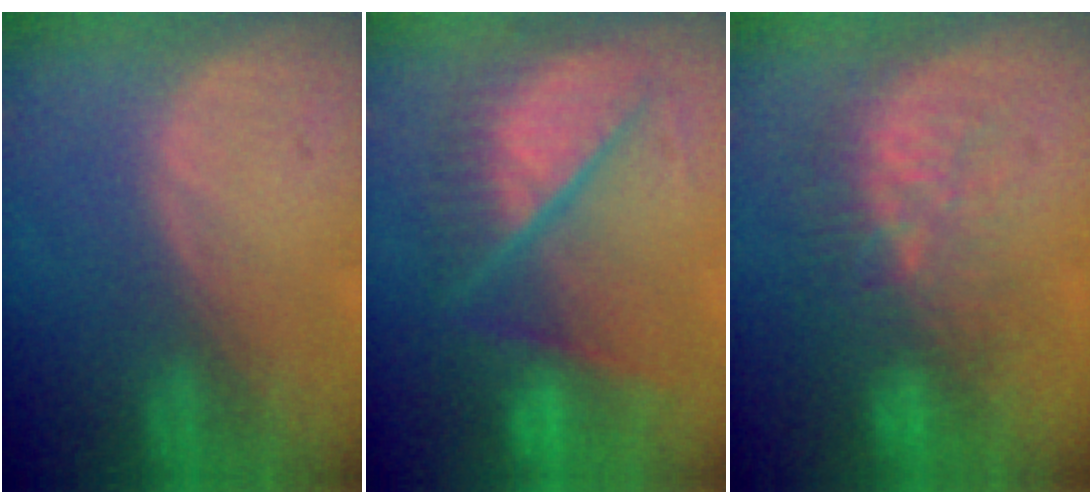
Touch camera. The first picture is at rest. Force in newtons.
{"total": 10.4, "press": 10.3, "slide": 1.4}
{"total": 9.3, "press": 8.8, "slide": 3.0}